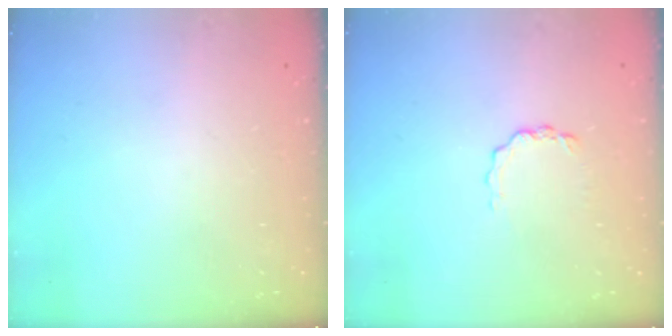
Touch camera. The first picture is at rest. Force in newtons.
{"total": 3.4, "press": 3.4, "slide": 0.4}